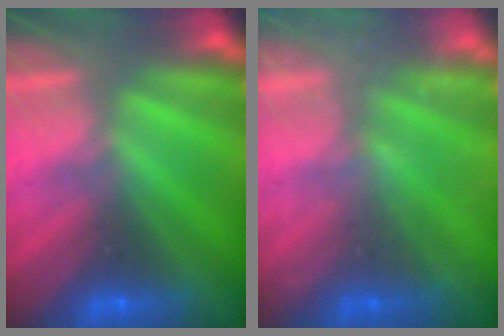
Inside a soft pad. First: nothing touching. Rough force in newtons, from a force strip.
{"total": 2.4}